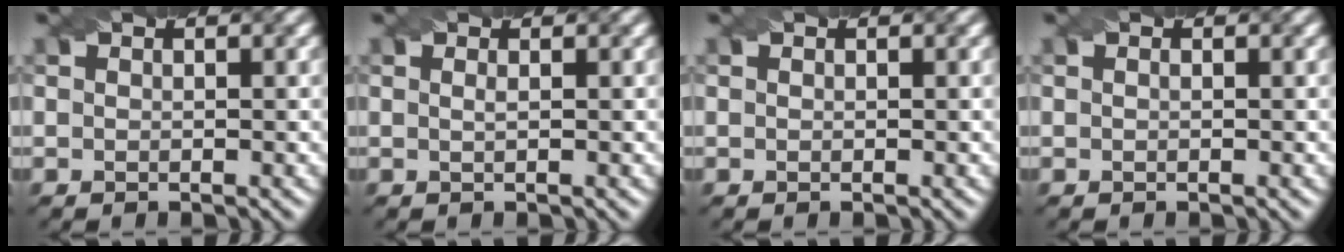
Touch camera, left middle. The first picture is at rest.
{"total": 0.7, "force": [0.1, 0.2, 0.6], "torque": [-0.010, -0.001, -0.002]}
{"total": 0.0}
{"total": 0.0}